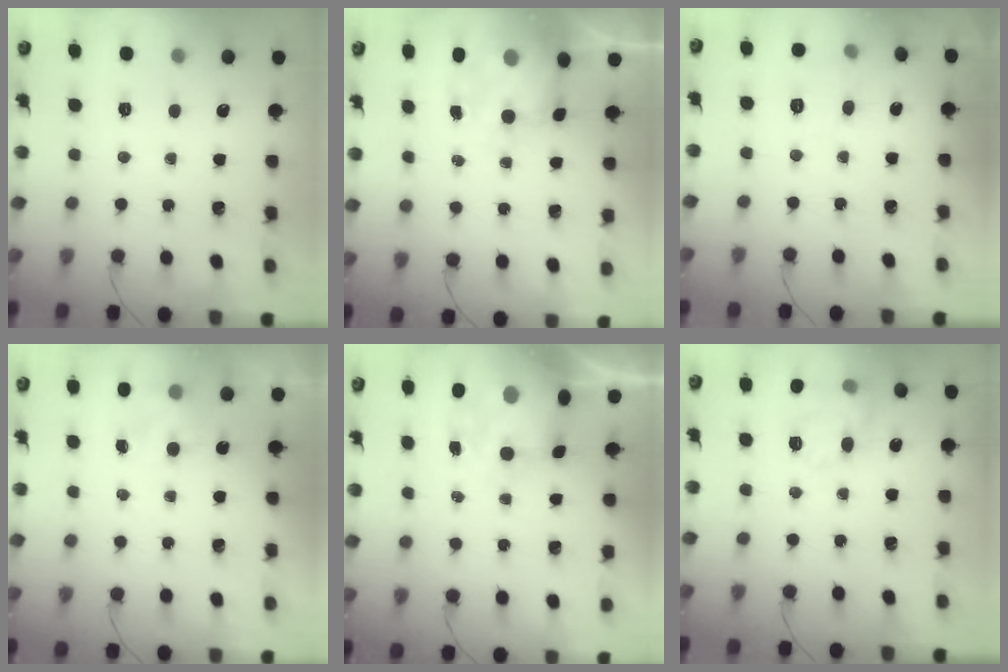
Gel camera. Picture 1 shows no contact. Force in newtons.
{"total": 7.7, "press": 7.4, "slide": 1.8}
{"total": 5.1, "press": 4.8, "slide": 1.7}
{"total": 3.7, "press": 3.6, "slide": 1.0}
{"total": 6.0, "press": 5.8, "slide": 1.6}
{"total": 13.3, "press": 13.2, "slide": 1.5}